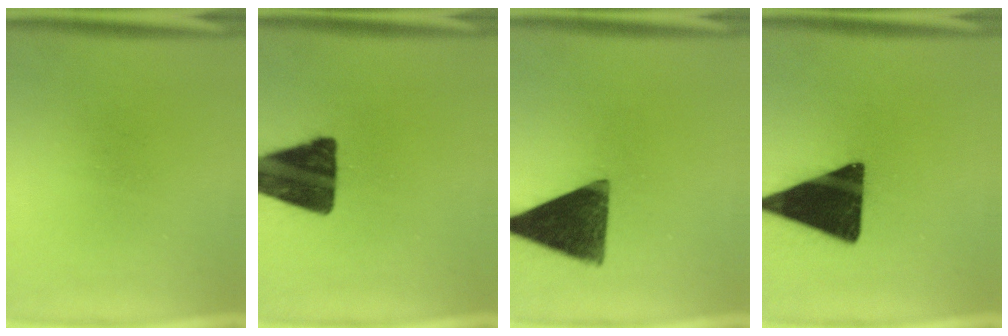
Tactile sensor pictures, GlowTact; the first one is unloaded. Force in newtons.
{"total": 16.7}
{"total": 13.8}
{"total": 19.6}